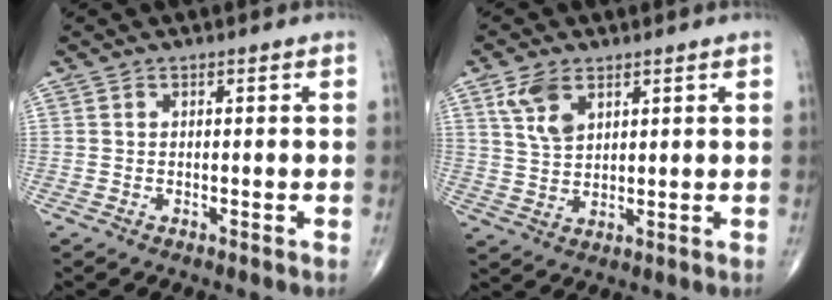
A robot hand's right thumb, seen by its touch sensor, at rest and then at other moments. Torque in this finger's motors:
{"motor_torque": [0.26, 1.70, 0.71, 0.48, 0.08]}